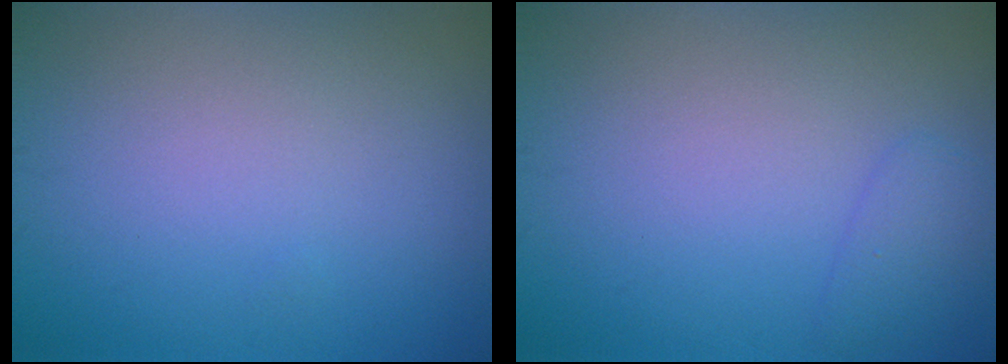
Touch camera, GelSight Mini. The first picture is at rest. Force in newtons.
{"total": 1.3, "press": 1.3, "slide": 0.2}